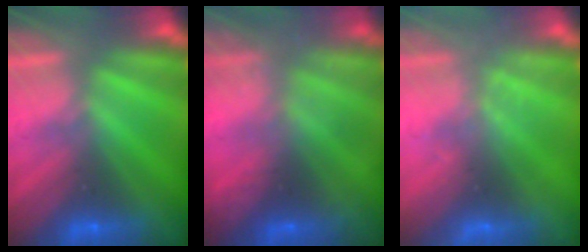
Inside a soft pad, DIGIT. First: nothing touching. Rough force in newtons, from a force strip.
{"total": 1.4}
{"total": 2.3}